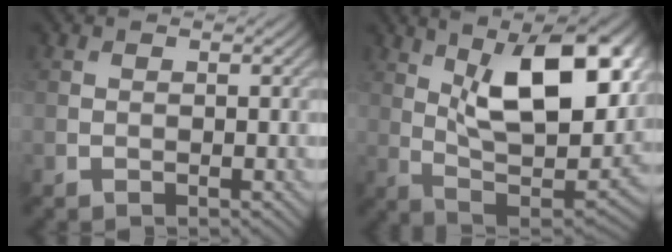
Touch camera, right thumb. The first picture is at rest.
{"total": 17.4, "force": [6.2, 7.8, 14.3], "torque": [-0.231, 0.015, 0.095]}